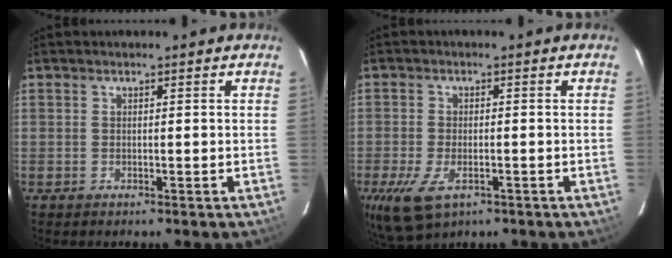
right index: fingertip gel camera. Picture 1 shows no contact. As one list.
[{"total": 8.6, "force": [-4.0, 4.5, 6.1], "torque": [-0.141, -0.027, -0.070]}]